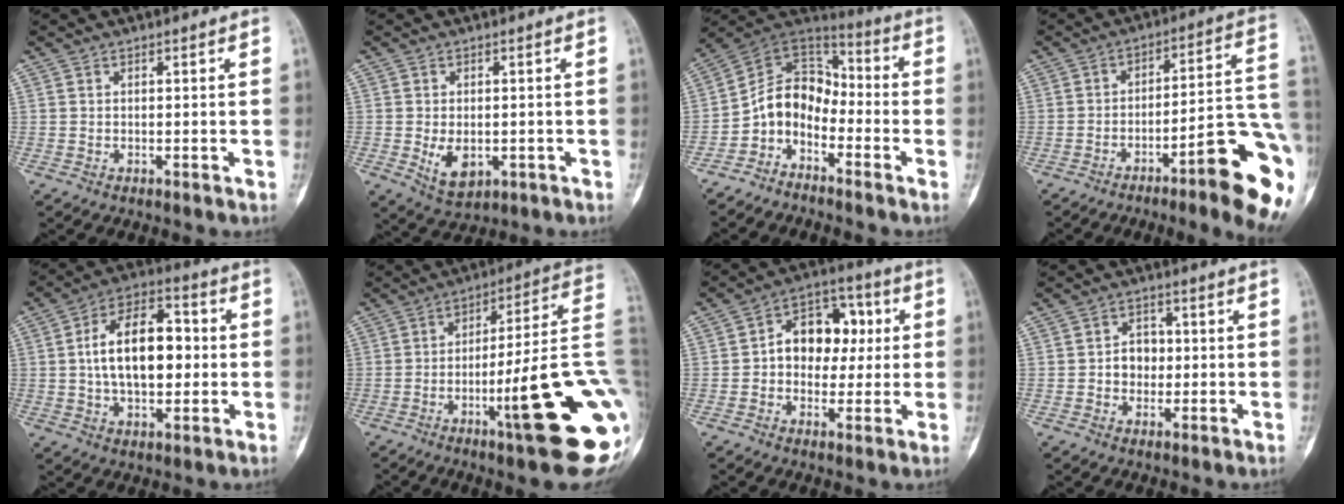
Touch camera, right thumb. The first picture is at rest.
{"total": 5.9, "force": [-1.2, 3.8, 4.3], "torque": [-0.060, -0.007, -0.007]}
{"total": 10.2, "force": [-4.9, 7.4, 5.0], "torque": [-0.063, 0.084, -0.109]}
{"total": 18.9, "force": [-8.4, 3.2, 16.7], "torque": [-0.165, 0.058, -0.116]}
{"total": 16.2, "force": [0.8, 9.3, 13.2], "torque": [-0.196, 0.025, 0.008]}
{"total": 23.0, "force": [-6.6, 3.1, 21.8], "torque": [-0.233, 0.017, -0.093]}
{"total": 12.6, "force": [1.3, 9.3, 8.5], "torque": [-0.081, 0.027, 0.012]}
{"total": 5.0, "force": [-0.2, 4.2, 2.7], "torque": [-0.015, 0.010, -0.007]}